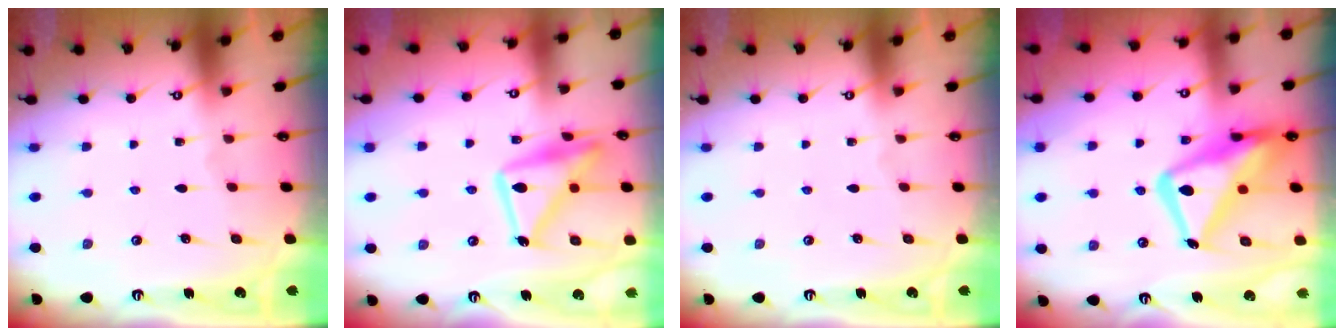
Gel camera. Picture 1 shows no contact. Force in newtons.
{"total": 16.7, "press": 16.6, "slide": 1.1}
{"total": 0.0}
{"total": 19.4, "press": 19.3, "slide": 1.7}